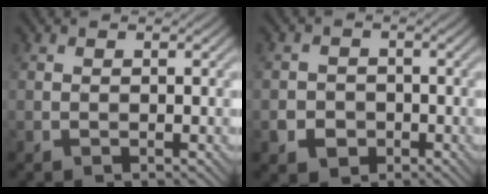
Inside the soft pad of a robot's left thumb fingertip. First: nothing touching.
{"total": 3.4, "force": [-1.4, 3.0, 1.0], "torque": [-0.012, -0.006, -0.031]}